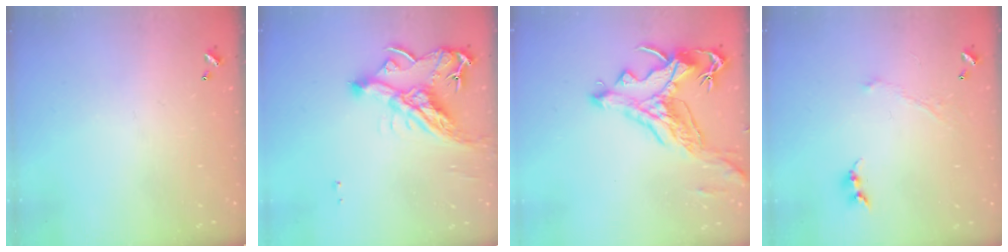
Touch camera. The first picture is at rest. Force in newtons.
{"total": 11.7, "press": 11.6, "slide": 1.6}
{"total": 2.2, "press": 1.7, "slide": 1.3}
{"total": 1.0, "press": 0.9, "slide": 0.4}